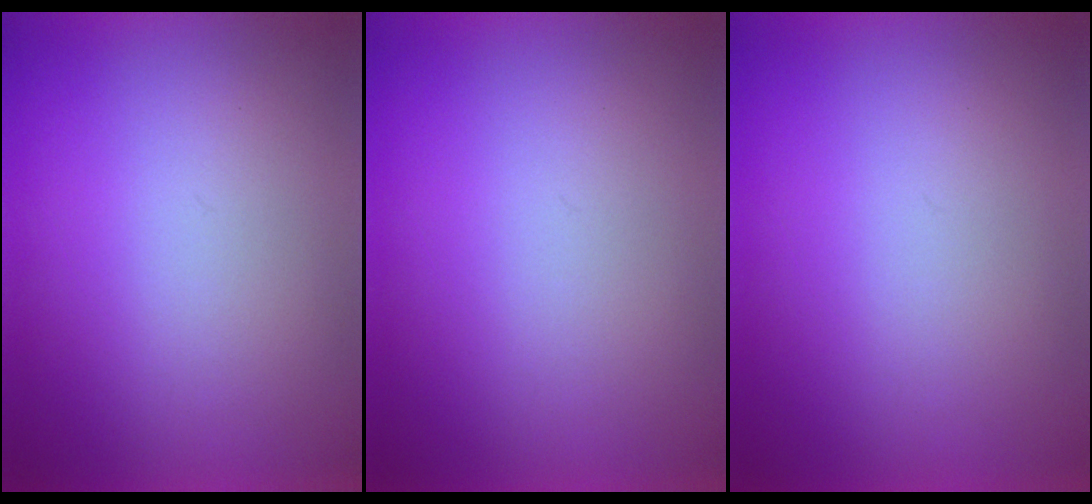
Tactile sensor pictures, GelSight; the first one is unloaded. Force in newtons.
{"total": 0.0}
{"total": 0.0}